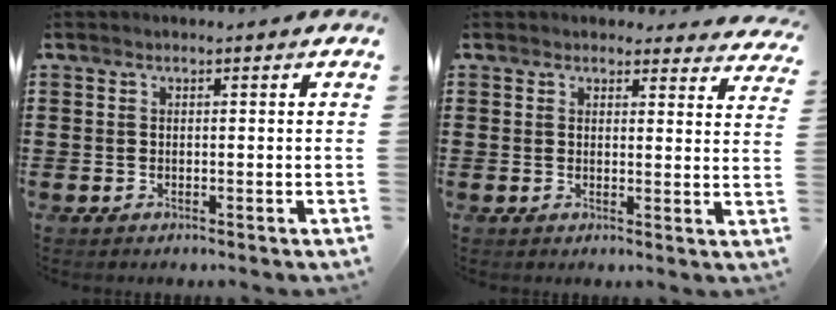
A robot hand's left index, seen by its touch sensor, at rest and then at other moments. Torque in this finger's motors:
{"motor_torque": [2.13, -0.01, 0.04, -0.04]}